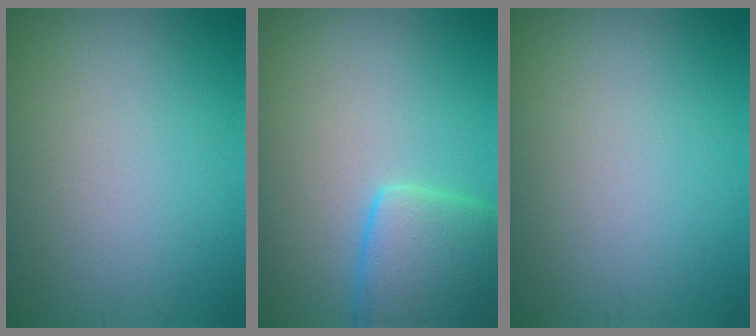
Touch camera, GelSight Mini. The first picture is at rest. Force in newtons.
{"total": 5.0, "press": 5.0, "slide": 0.3}
{"total": 0.0}